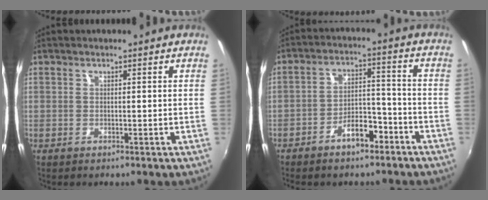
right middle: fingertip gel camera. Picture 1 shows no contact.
{"total": 7.1, "force": [-5.0, 3.4, 3.7], "torque": [-0.068, 0.026, -0.067]}